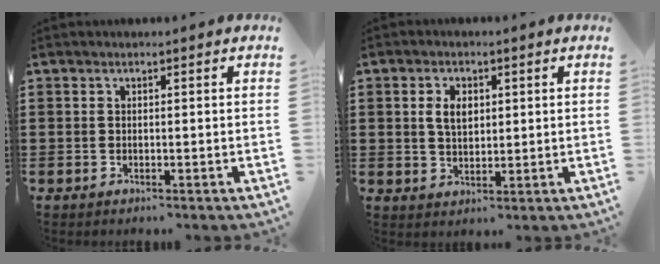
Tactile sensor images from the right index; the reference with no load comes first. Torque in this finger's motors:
{"motor_torque": [0.08, 0.07, 0.13, 0.06]}